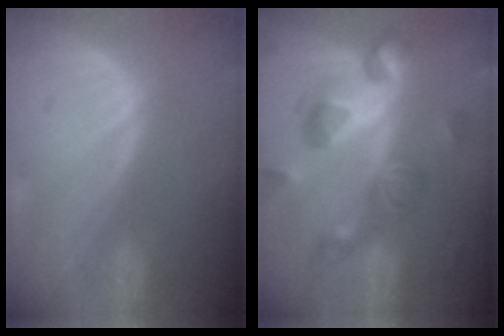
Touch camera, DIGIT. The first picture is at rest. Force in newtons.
{"total": 10.6, "press": 9.5, "slide": 4.7}